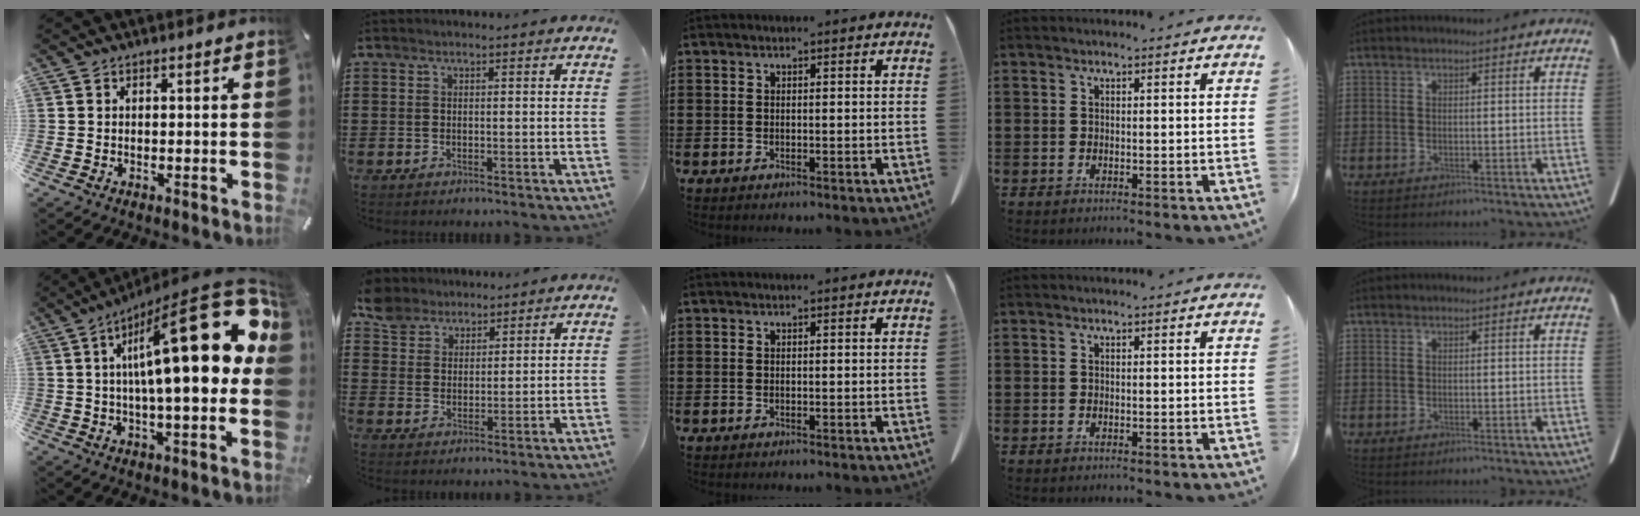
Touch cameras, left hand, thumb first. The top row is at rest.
{"thumb": {"total": 27.5, "force": [7.4, 8.2, 25.2], "torque": [-0.387, -0.063, 0.117]}, "index": {"total": 5.3, "force": [4.5, 2.7, 0.5], "torque": [-0.034, -0.002, 0.088]}}